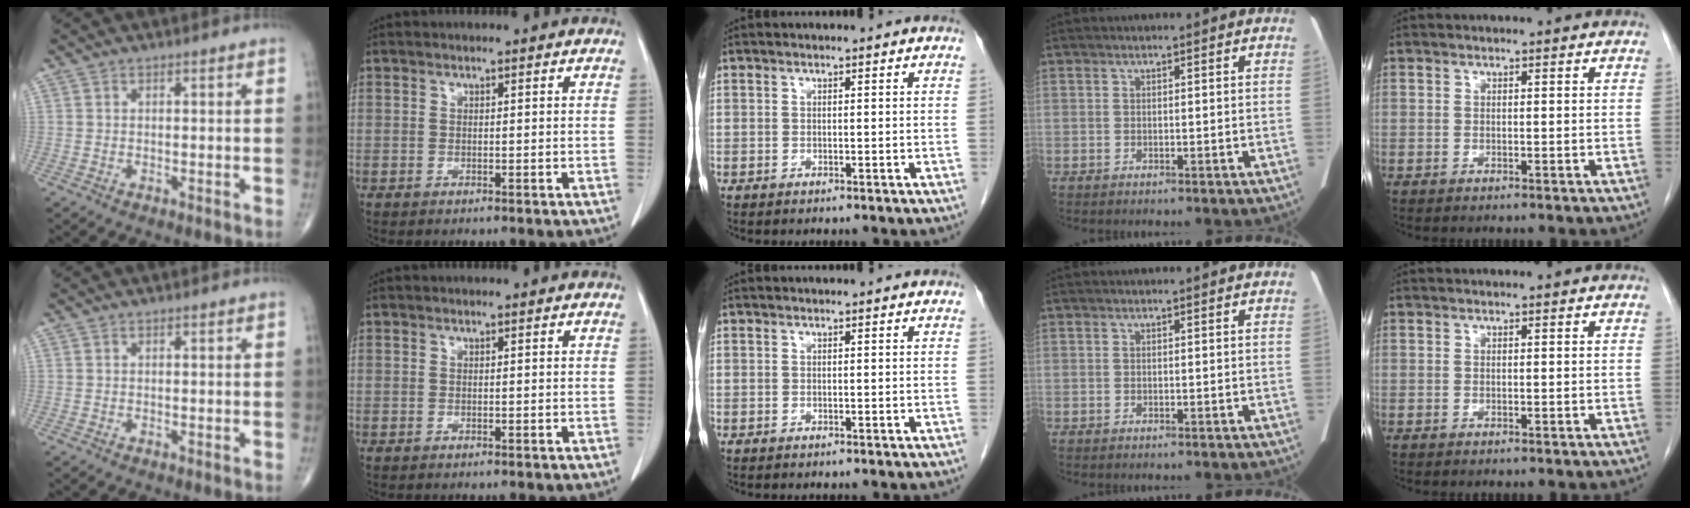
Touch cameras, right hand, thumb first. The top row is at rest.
{}